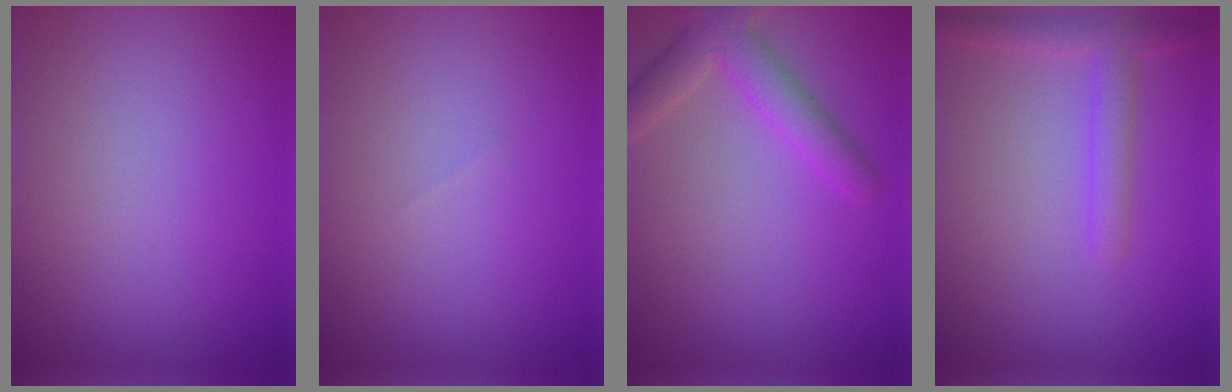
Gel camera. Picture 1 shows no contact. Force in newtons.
{"total": 0.0}
{"total": 3.8, "press": 3.8, "slide": 0.1}
{"total": 2.6, "press": 2.6, "slide": 0.2}